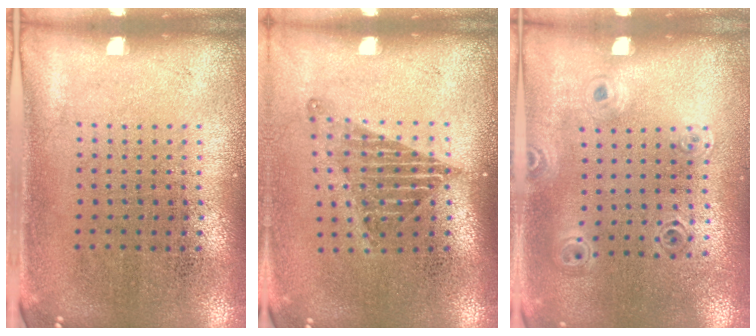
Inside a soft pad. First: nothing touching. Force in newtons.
{"total": 1.5, "press": 1.2, "slide": 0.9}
{"total": 1.1, "press": 1.0, "slide": 0.3}